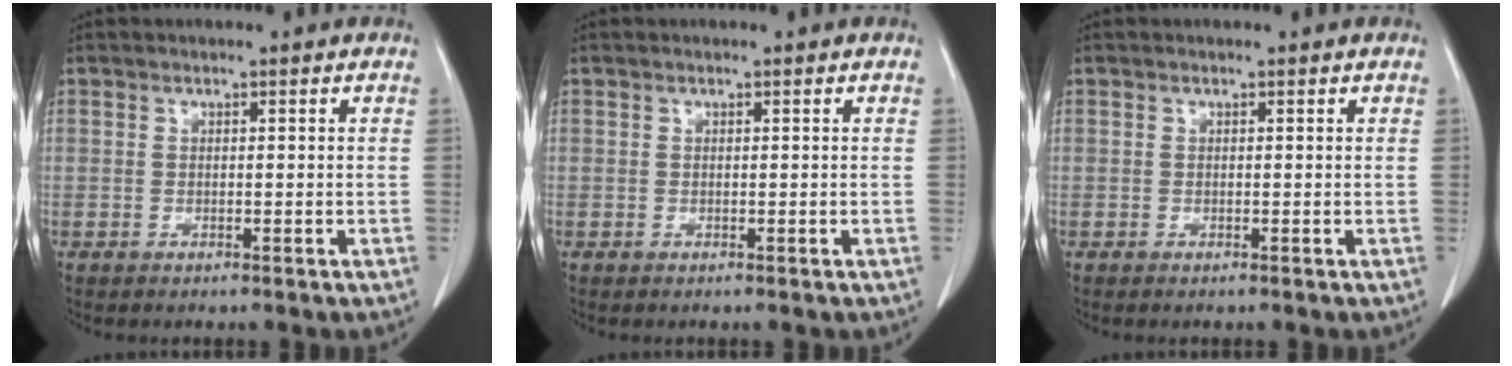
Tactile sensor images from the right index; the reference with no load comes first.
{"total": 0.0}
{"total": 0.0}